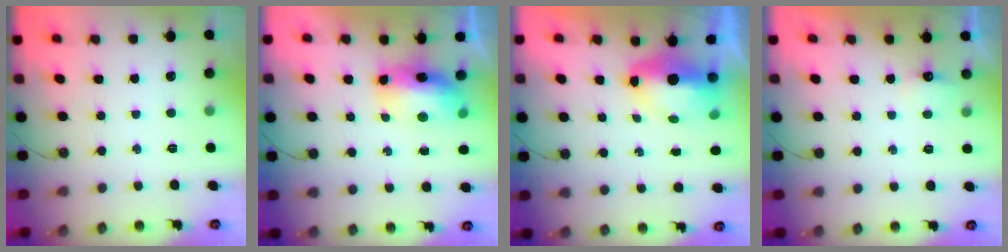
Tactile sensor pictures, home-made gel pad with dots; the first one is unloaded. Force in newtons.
{"total": 9.5, "press": 9.3, "slide": 2.0}
{"total": 8.0, "press": 7.8, "slide": 1.5}
{"total": 4.2, "press": 4.1, "slide": 0.5}